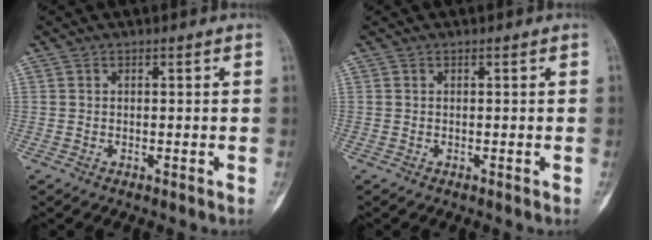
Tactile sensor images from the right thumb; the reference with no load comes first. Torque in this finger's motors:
{"motor_torque": [0.02, 0.02, -0.20, 0.22, 0.00]}